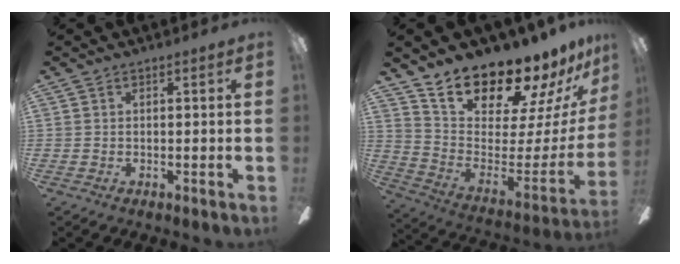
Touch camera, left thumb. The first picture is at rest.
{"total": 18.1, "force": [16.3, 4.8, 6.2], "torque": [-0.102, -0.148, 0.287]}